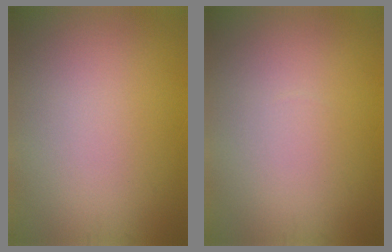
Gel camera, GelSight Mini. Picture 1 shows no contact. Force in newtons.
{"total": 0.0}